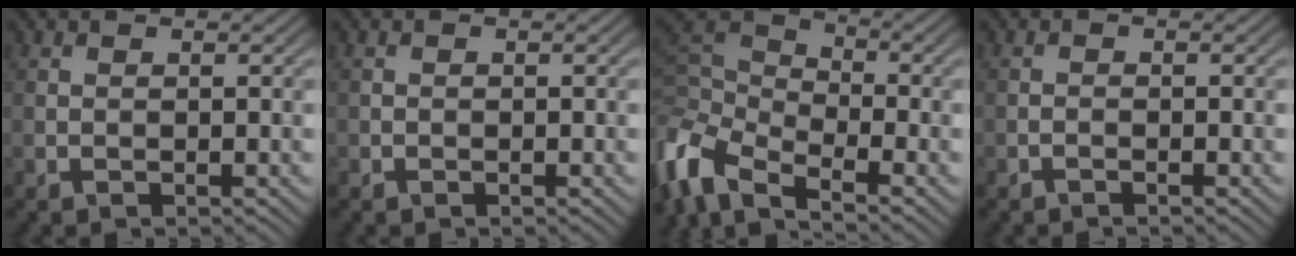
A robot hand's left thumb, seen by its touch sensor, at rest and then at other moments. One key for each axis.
{"total": 0.5, "fx": -0.3, "fy": 0.5, "fz": 0.0, "tx": 0.002, "ty": -0.003, "tz": -0.006}
{"total": 9.2, "fx": -5.3, "fy": 4.3, "fz": 6.2, "tx": -0.146, "ty": -0.006, "tz": -0.124}
{"total": 0.6, "fx": -0.6, "fy": 0.0, "fz": 0.2, "tx": -0.002, "ty": 0.001, "tz": -0.012}